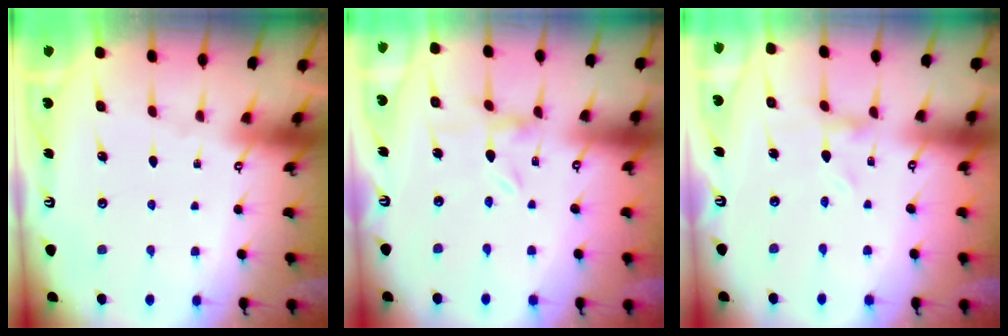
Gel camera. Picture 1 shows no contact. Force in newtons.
{"total": 0.0}
{"total": 0.0}